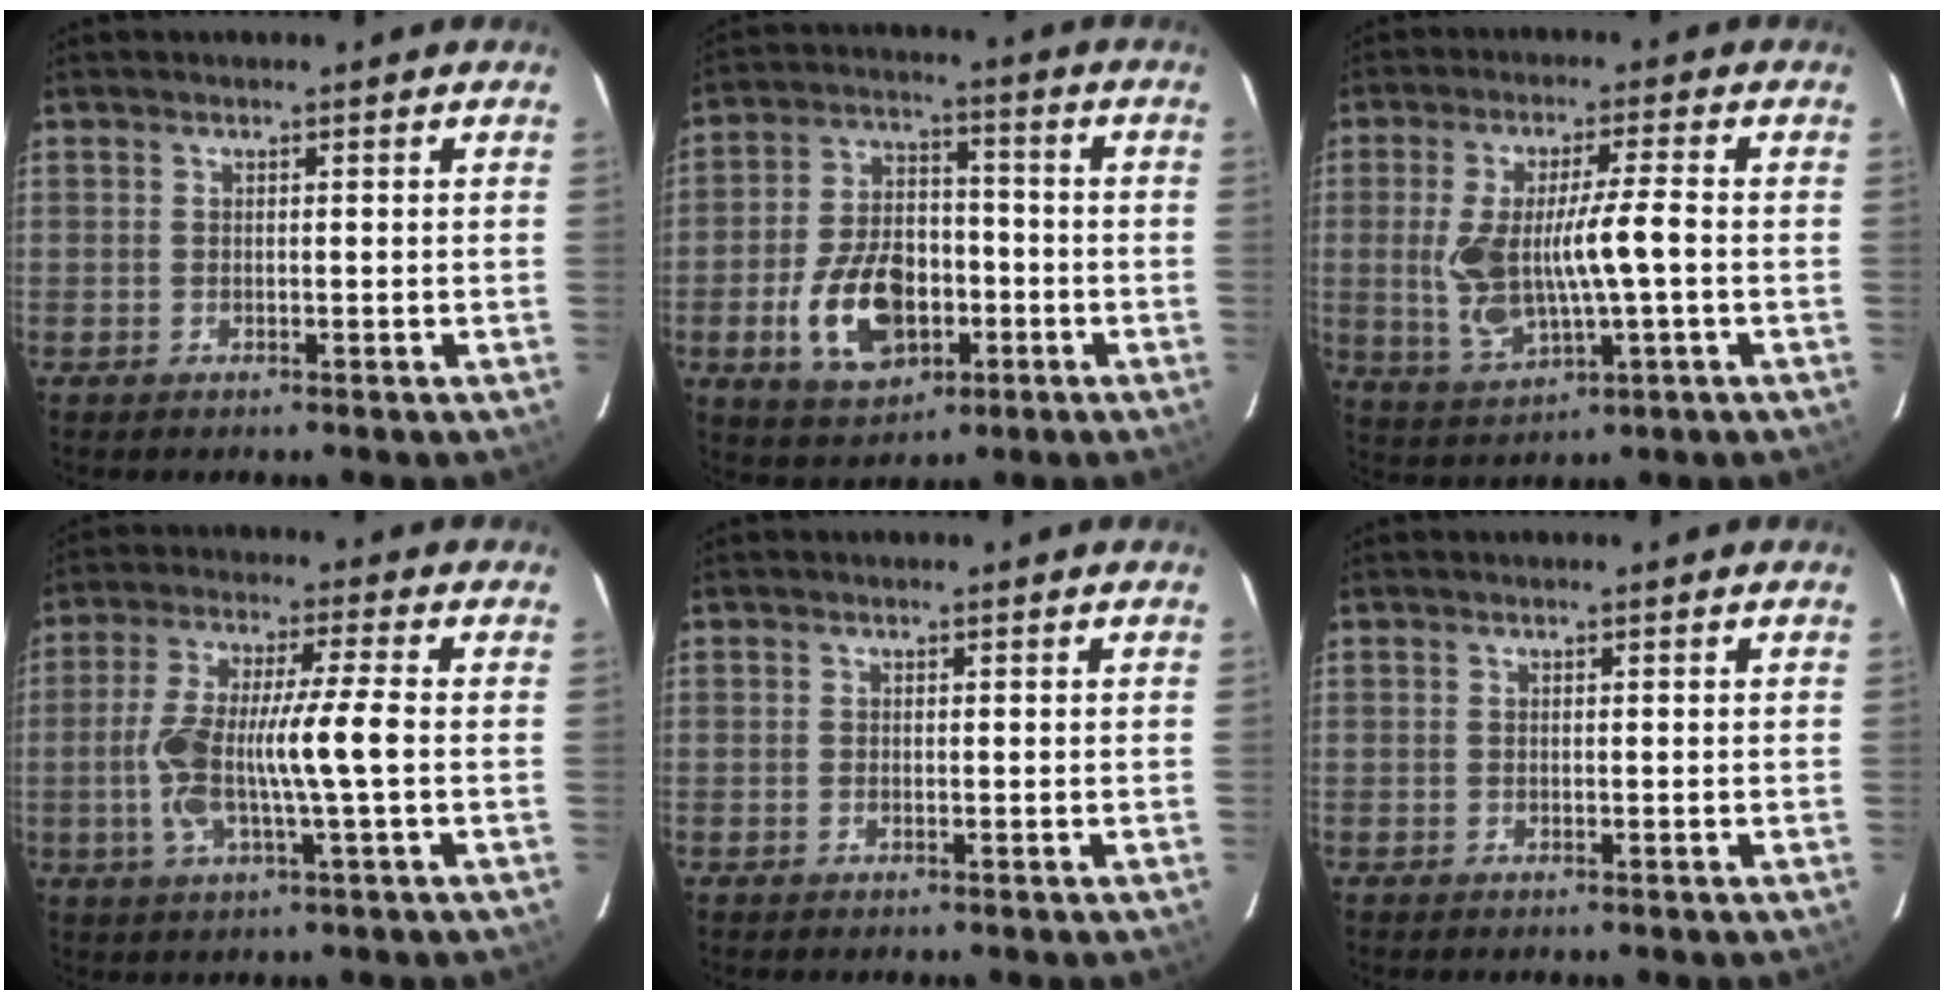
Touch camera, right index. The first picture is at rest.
{"total": 12.7, "force": [-4.2, 7.4, 9.5], "torque": [-0.190, 0.010, -0.067]}
{"total": 11.0, "force": [-0.9, 2.1, 10.8], "torque": [-0.217, 0.004, -0.007]}
{"total": 11.0, "force": [-1.4, 0.6, 10.9], "torque": [-0.218, 0.011, -0.029]}
{"total": 0.0}
{"total": 0.0}